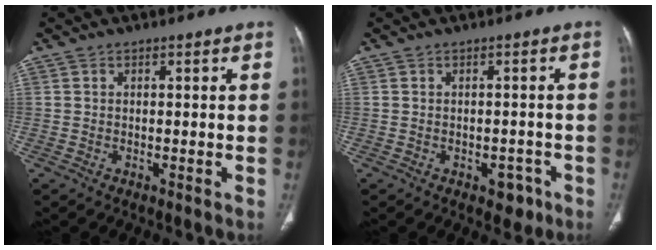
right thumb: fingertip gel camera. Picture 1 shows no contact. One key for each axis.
{"total": 3.3, "fx": -1.8, "fy": 2.1, "fz": 1.7, "tx": -0.001, "ty": 0.012, "tz": -0.018}